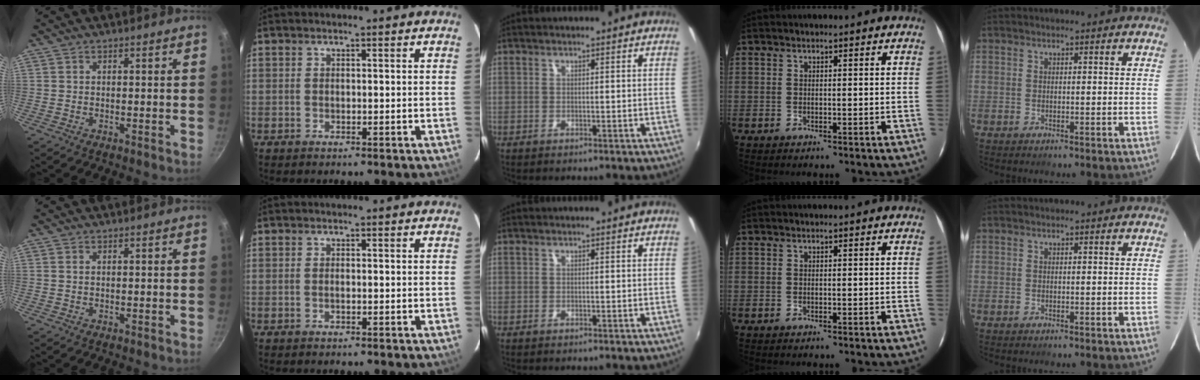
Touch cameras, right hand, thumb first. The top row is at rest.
{"thumb": {"total": 0.6, "force": [0.2, 0.3, 0.4], "torque": [-0.008, 0.001, 0.003]}, "index": {"total": 0.7, "force": [-0.3, 0.3, 0.6], "torque": [-0.013, 0.001, -0.006]}}